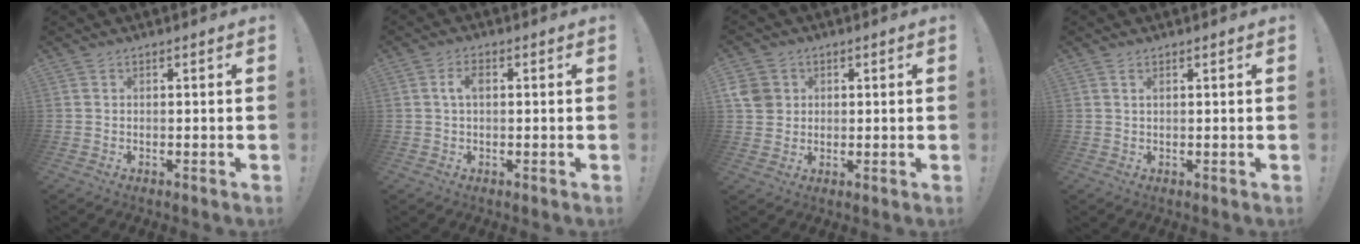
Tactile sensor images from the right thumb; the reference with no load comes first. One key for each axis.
{"total": 3.3, "fx": 0.6, "fy": 1.8, "fz": 2.7, "tx": -0.054, "ty": 0.009, "tz": 0.007}
{"total": 6.2, "fx": 1.8, "fy": 5.6, "fz": 2.0, "tx": -0.031, "ty": 0.001, "tz": 0.035}
{"total": 1.1, "fx": 0.6, "fy": 0.2, "fz": 1.0, "tx": -0.017, "ty": 0.000, "tz": 0.009}